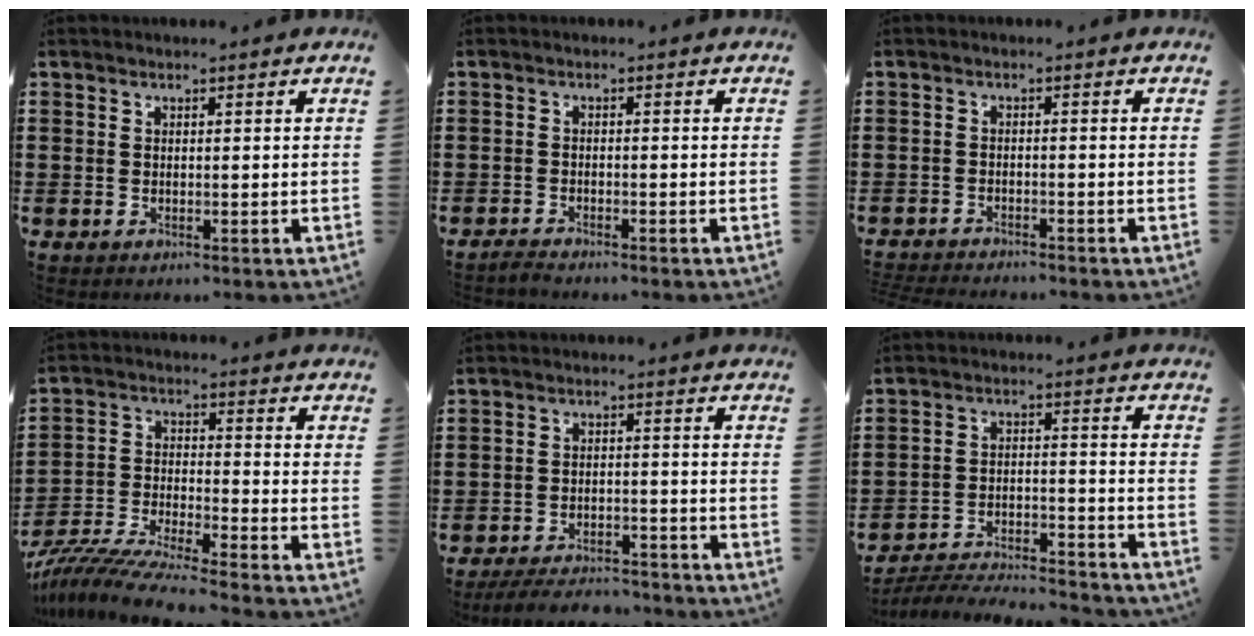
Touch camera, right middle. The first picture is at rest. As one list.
[{"total": 1.4, "force": [-1.4, 0.0, 0.2], "torque": [-0.009, -0.001, -0.026]}, {"total": 2.3, "force": [-2.3, 0.0, -0.1], "torque": [-0.006, -0.003, -0.048]}, {"total": 8.0, "force": [-7.6, -0.4, 2.3], "torque": [-0.052, -0.008, -0.152]}, {"total": 4.8, "force": [-4.7, 0.7, 0.8], "torque": [-0.018, 0.003, -0.094]}, {"total": 5.8, "force": [-5.6, 0.5, 1.3], "torque": [-0.027, 0.004, -0.112]}]